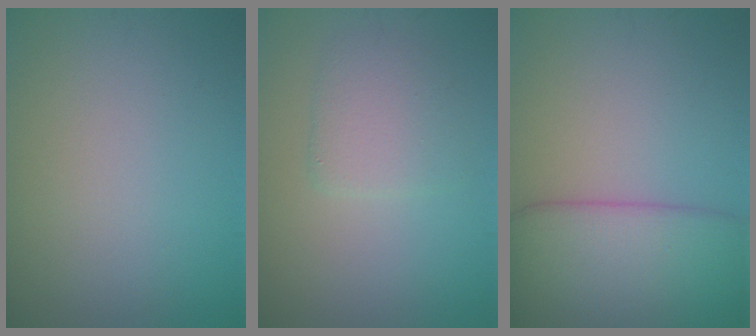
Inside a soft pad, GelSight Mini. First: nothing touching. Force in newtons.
{"total": 2.9, "press": 2.9, "slide": 0.3}
{"total": 8.7, "press": 8.6, "slide": 0.6}